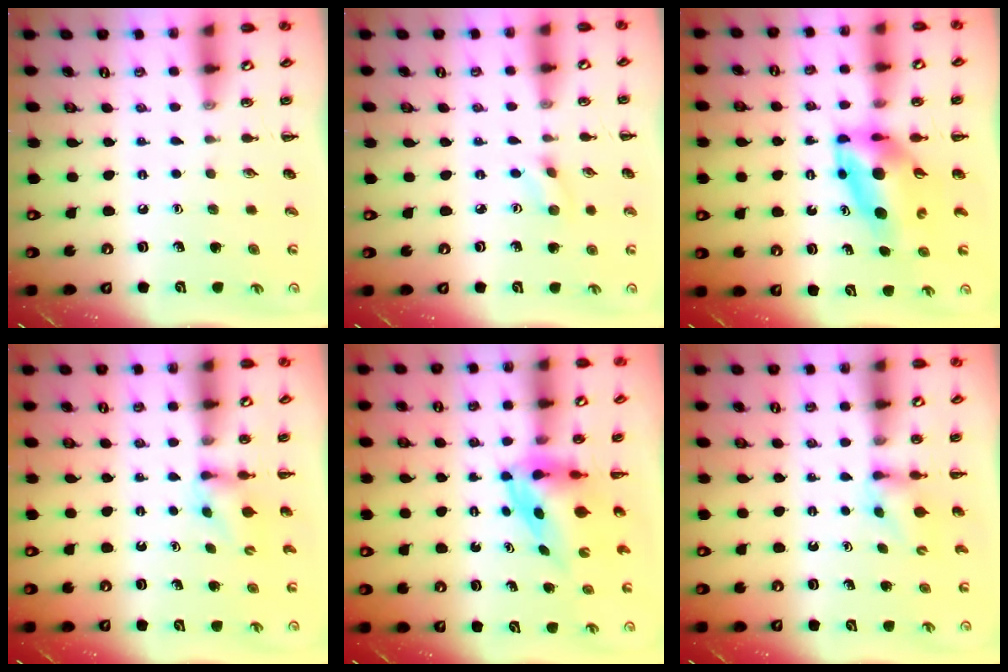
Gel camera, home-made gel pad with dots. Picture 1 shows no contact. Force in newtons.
{"total": 2.7, "press": 2.5, "slide": 1.0}
{"total": 7.9, "press": 7.6, "slide": 2.3}
{"total": 2.8, "press": 2.5, "slide": 1.3}
{"total": 3.7, "press": 3.6, "slide": 1.0}
{"total": 2.8, "press": 2.5, "slide": 1.3}